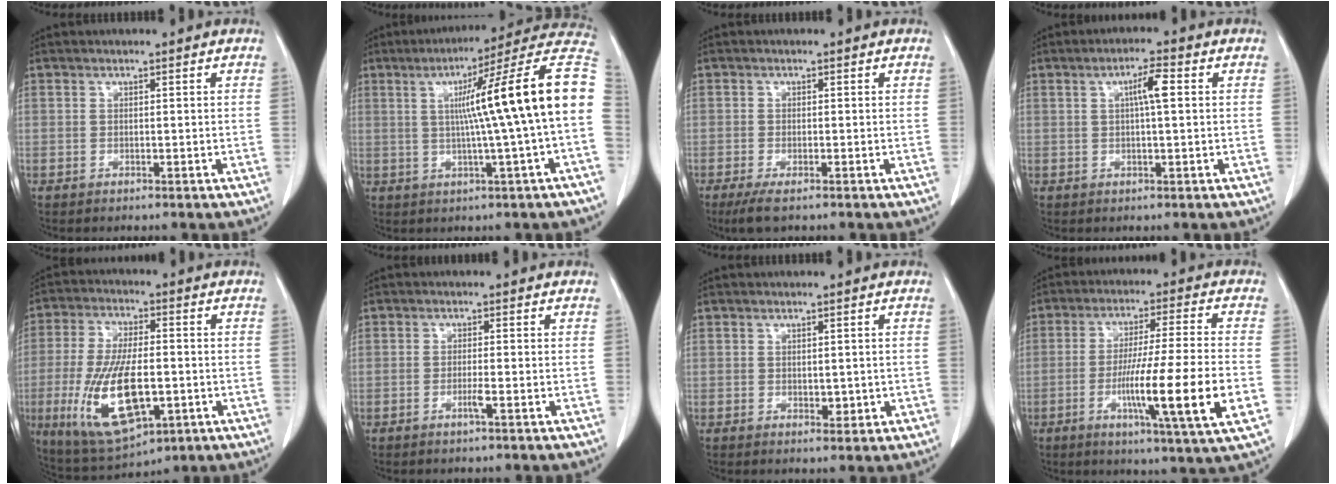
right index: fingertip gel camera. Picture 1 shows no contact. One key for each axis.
{"total": 18.1, "fx": 1.4, "fy": -1.3, "fz": 18.0, "tx": -0.236, "ty": 0.034, "tz": 0.010}
{"total": 3.3, "fx": -2.2, "fy": 0.6, "fz": 2.4, "tx": -0.048, "ty": -0.010, "tz": -0.039}
{"total": 3.9, "fx": 0.9, "fy": 0.3, "fz": 3.8, "tx": -0.067, "ty": 0.006, "tz": 0.013}
{"total": 15.4, "fx": -3.7, "fy": 5.4, "fz": 13.9, "tx": -0.278, "ty": -0.013, "tz": -0.053}
{"total": 1.7, "fx": -0.8, "fy": -0.2, "fz": 1.5, "tx": -0.030, "ty": -0.003, "tz": -0.015}
{"total": 1.9, "fx": -0.2, "fy": 1.1, "fz": 1.6, "tx": -0.018, "ty": -0.002, "tz": 0.005}
{"total": 15.5, "fx": -4.1, "fy": -0.9, "fz": 14.9, "tx": -0.261, "ty": -0.022, "tz": -0.071}